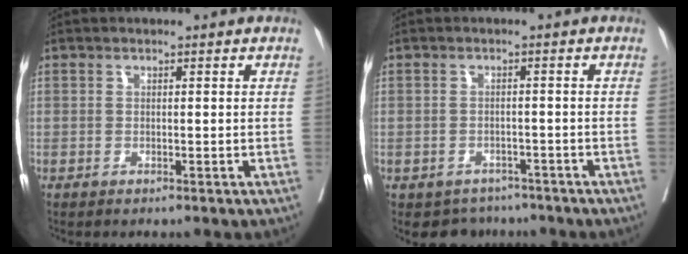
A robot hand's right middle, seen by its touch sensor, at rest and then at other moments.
{"total": 3.8, "force": [-3.1, 2.1, 0.0], "torque": [0.011, 0.009, -0.042]}